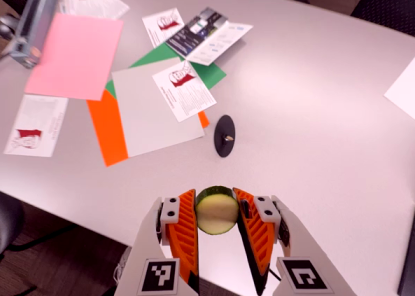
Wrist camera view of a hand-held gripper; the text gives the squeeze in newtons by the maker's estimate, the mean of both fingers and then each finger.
{"total": 12.7, "left": 12.6, "right": 12.7}